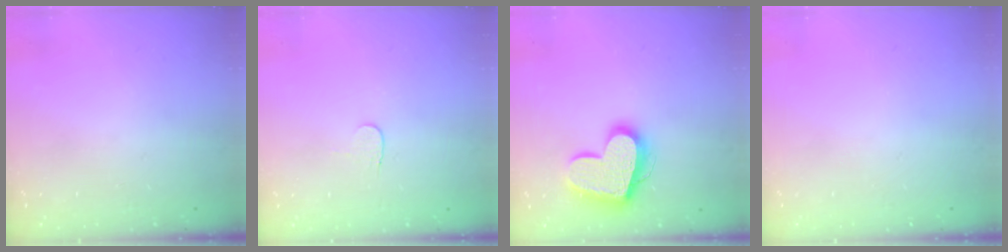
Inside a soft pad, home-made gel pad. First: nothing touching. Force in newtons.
{"total": 3.9, "press": 3.8, "slide": 0.4}
{"total": 19.3, "press": 19.2, "slide": 1.5}
{"total": 0.0}